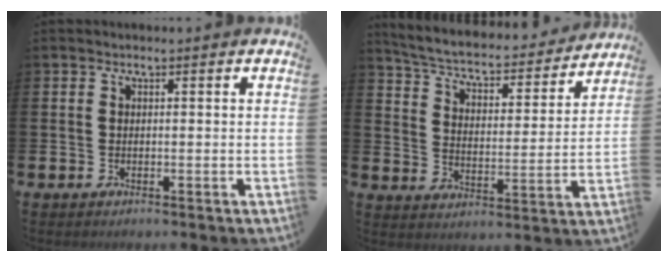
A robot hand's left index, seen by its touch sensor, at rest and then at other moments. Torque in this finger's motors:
{"motor_torque": [0.91, -1.23, 0.29, 0.04]}